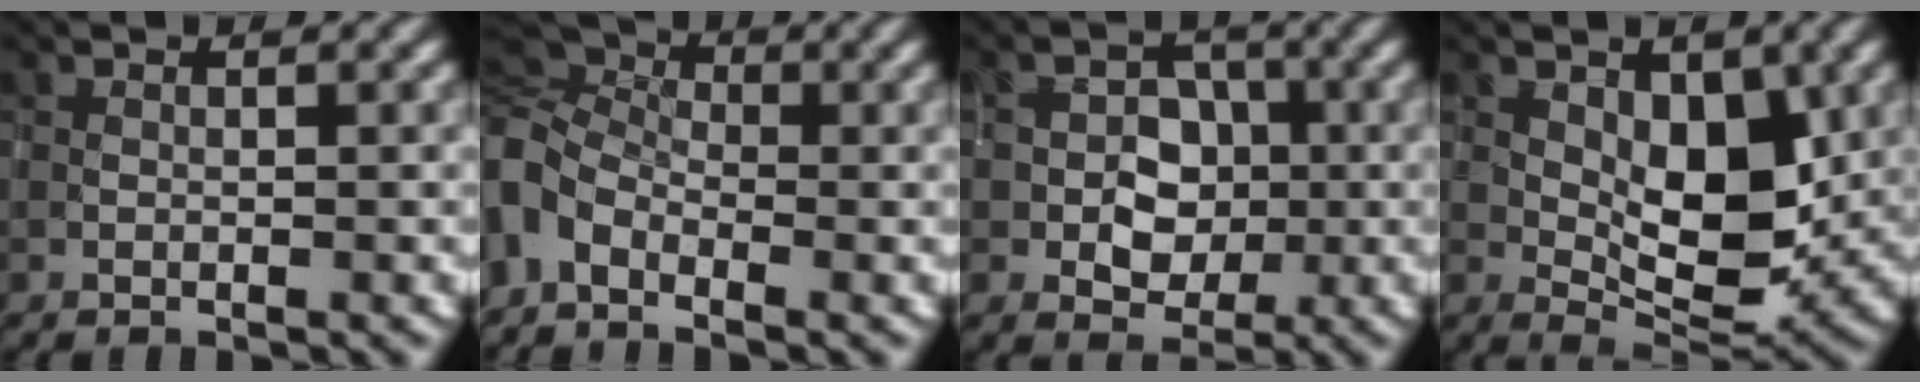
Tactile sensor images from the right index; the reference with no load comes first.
{"total": 6.0, "force": [-0.8, 4.0, 4.4], "torque": [-0.113, 0.003, -0.034]}
{"total": 4.9, "force": [-0.7, 3.8, 2.9], "torque": [-0.020, -0.001, -0.022]}
{"total": 6.1, "force": [1.0, 3.4, 4.9], "torque": [-0.075, -0.013, 0.024]}